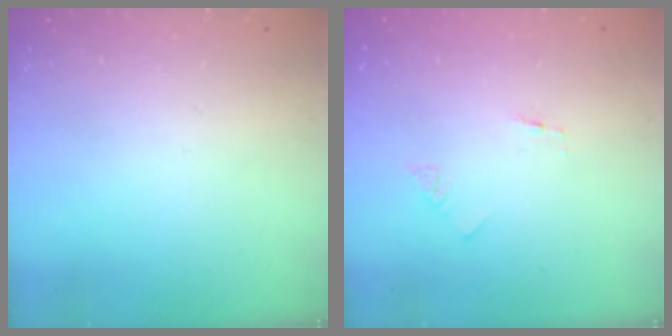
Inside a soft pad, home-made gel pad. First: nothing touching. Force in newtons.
{"total": 1.3, "press": 1.2, "slide": 0.1}